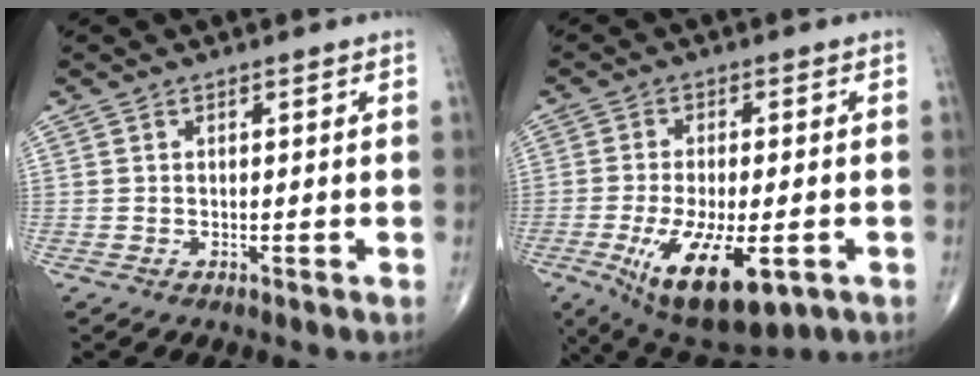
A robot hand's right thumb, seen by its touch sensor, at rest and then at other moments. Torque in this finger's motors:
{"motor_torque": [0.08, 0.78, 0.75, 0.33, 0.24]}